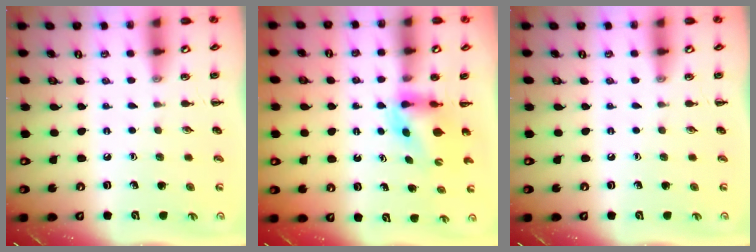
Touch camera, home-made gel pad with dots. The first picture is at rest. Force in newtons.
{"total": 4.1, "press": 3.9, "slide": 1.2}
{"total": 0.0}